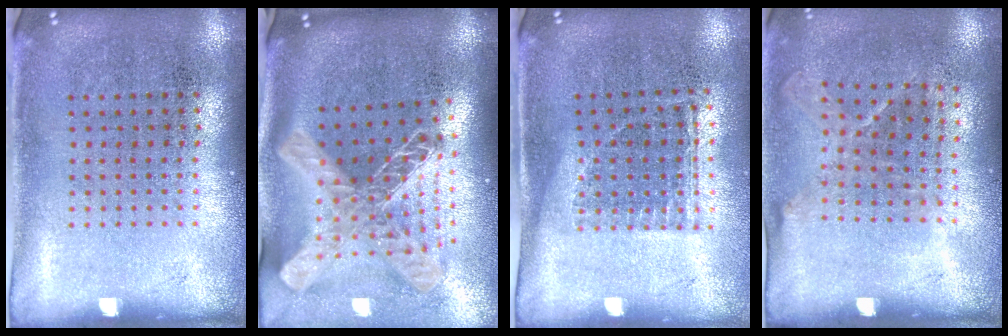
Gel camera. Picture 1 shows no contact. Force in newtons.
{"total": 2.9, "press": 2.0, "slide": 2.0}
{"total": 1.2, "press": 0.9, "slide": 0.7}
{"total": 1.3, "press": 1.0, "slide": 0.8}